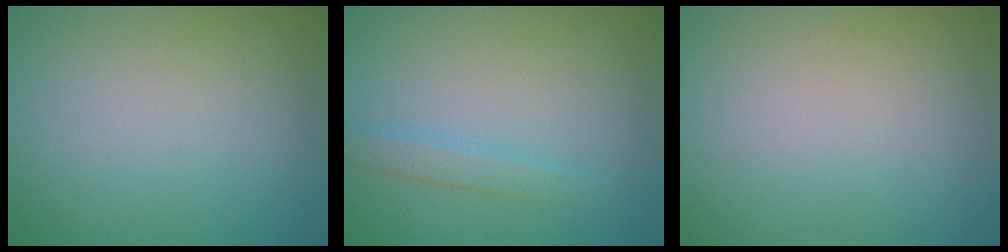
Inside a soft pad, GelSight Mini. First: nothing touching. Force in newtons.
{"total": 1.7, "press": 1.7, "slide": 0.1}
{"total": 0.0}